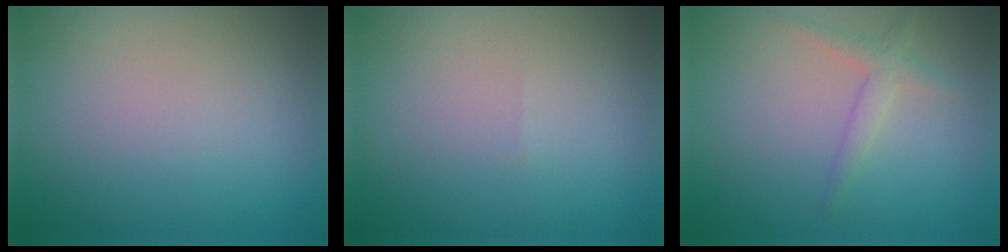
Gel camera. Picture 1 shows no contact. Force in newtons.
{"total": 0.0}
{"total": 1.7, "press": 1.6, "slide": 0.1}